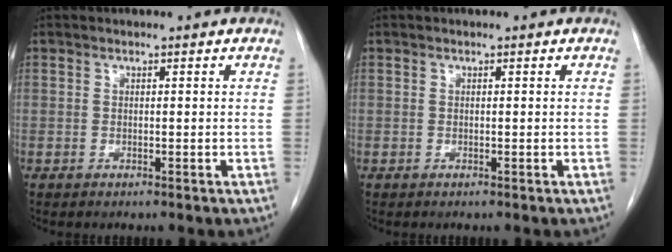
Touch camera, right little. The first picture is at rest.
{"total": 0.0}